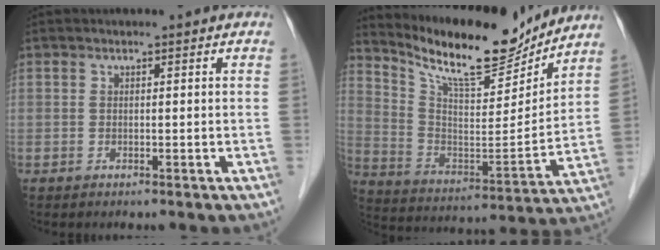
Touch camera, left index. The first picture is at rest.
{"total": 16.4, "force": [14.6, 3.2, 6.6], "torque": [-0.130, -0.017, 0.246]}